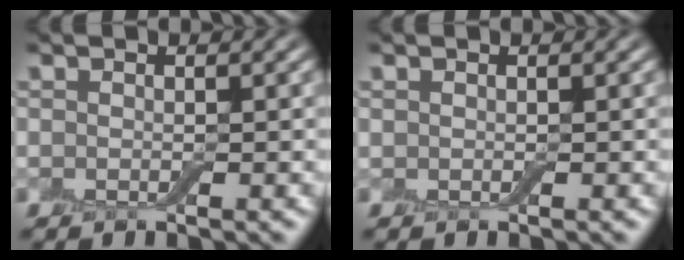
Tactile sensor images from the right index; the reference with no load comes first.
{"total": 0.0}